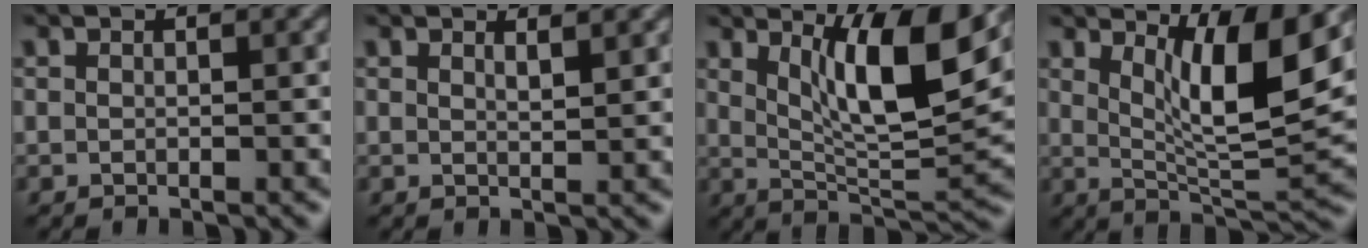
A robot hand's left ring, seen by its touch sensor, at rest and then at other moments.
{"total": 1.3, "force": [1.1, 0.3, 0.7], "torque": [-0.006, 0.001, 0.015]}
{"total": 9.0, "force": [3.7, 2.1, 7.9], "torque": [-0.123, -0.013, 0.068]}
{"total": 8.3, "force": [3.4, 1.8, 7.4], "torque": [-0.115, -0.014, 0.062]}